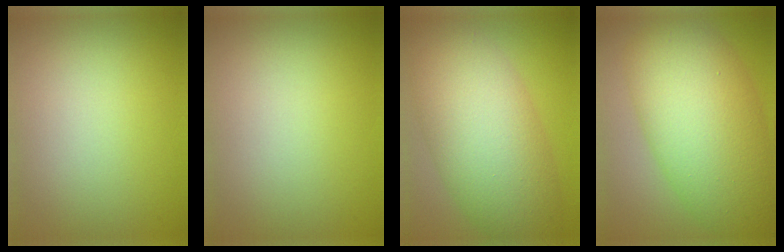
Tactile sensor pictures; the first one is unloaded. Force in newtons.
{"total": 0.0}
{"total": 10.0, "press": 10.0, "slide": 0.1}
{"total": 11.5, "press": 11.5, "slide": 0.1}